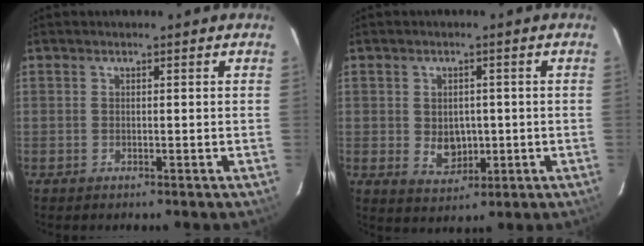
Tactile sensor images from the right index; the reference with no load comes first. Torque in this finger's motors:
{"motor_torque": [0.62, 0.02, 0.28, 0.05]}